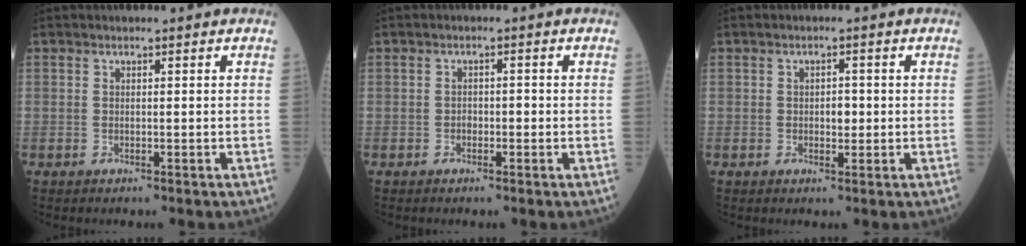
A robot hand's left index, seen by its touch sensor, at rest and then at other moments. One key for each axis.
{"total": 1.3, "fx": -0.7, "fy": 0.8, "fz": 0.7, "tx": -0.006, "ty": 0.000, "tz": -0.014}
{"total": 2.0, "fx": -0.4, "fy": 1.1, "fz": 1.6, "tx": -0.021, "ty": -0.002, "tz": -0.006}